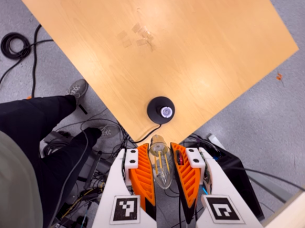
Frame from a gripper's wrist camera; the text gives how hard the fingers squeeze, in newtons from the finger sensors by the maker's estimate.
{"total": 21.7, "left": 23.2, "right": 20.1}